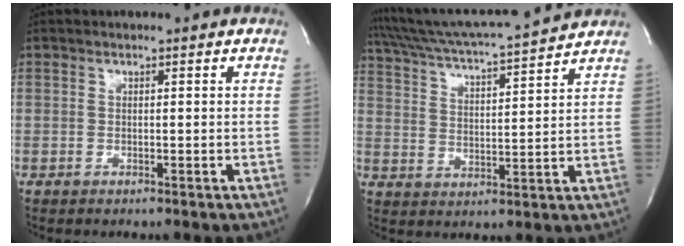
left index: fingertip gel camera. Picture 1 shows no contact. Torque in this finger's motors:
{"motor_torque": [-0.05, -0.12, 0.07, 0.04]}